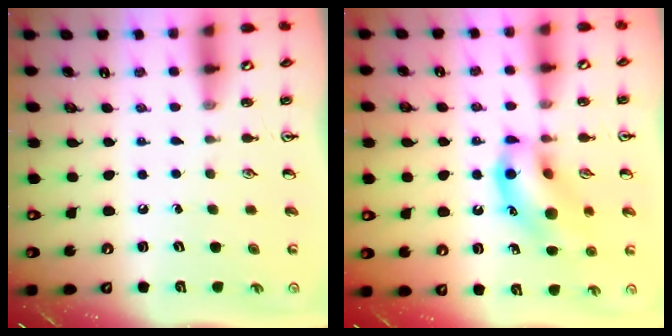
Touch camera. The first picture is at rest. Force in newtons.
{"total": 14.3, "press": 14.1, "slide": 2.6}